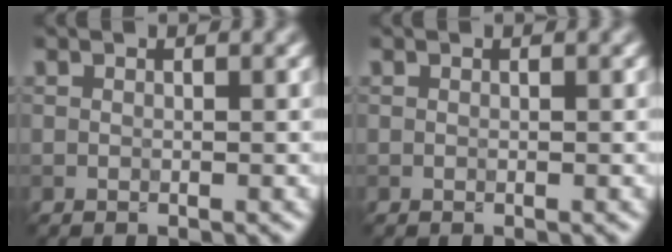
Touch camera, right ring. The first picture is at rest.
{"total": 0.0}